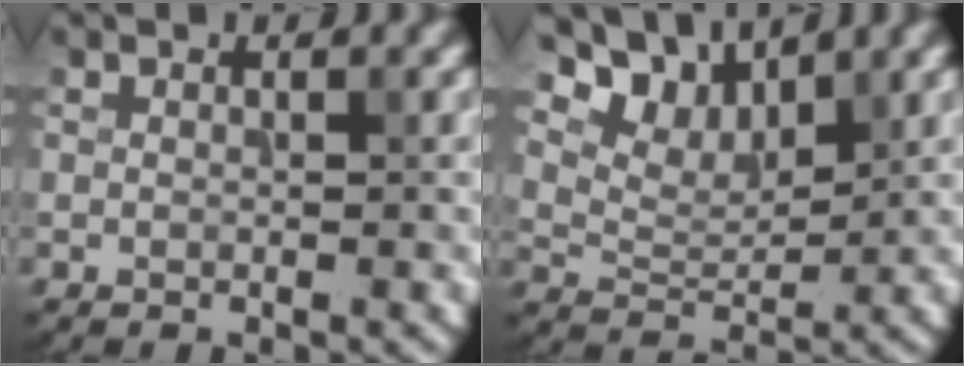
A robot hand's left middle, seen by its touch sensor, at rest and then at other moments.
{"total": 5.8, "force": [4.4, 2.7, 2.7], "torque": [-0.055, 0.003, 0.073]}